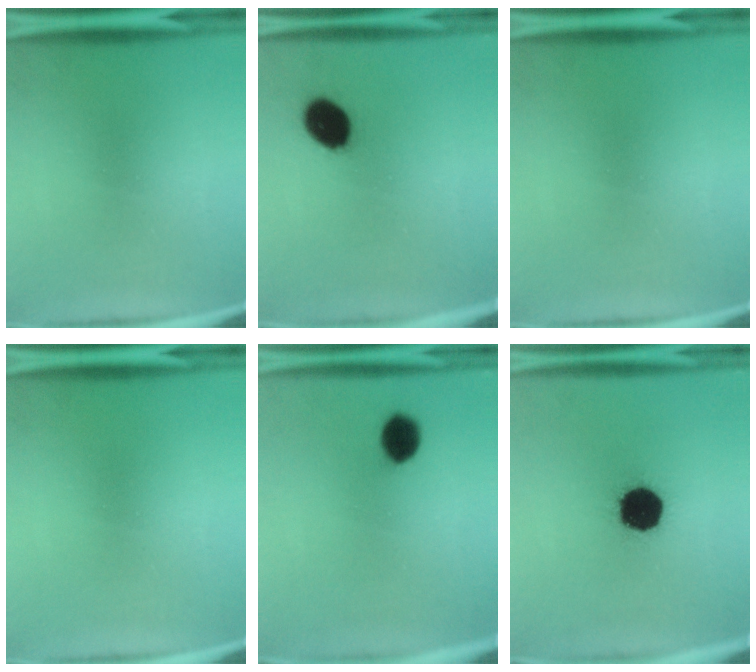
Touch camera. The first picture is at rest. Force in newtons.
{"total": 9.8}
{"total": 0.0}
{"total": 0.0}
{"total": 6.0}
{"total": 17.3}